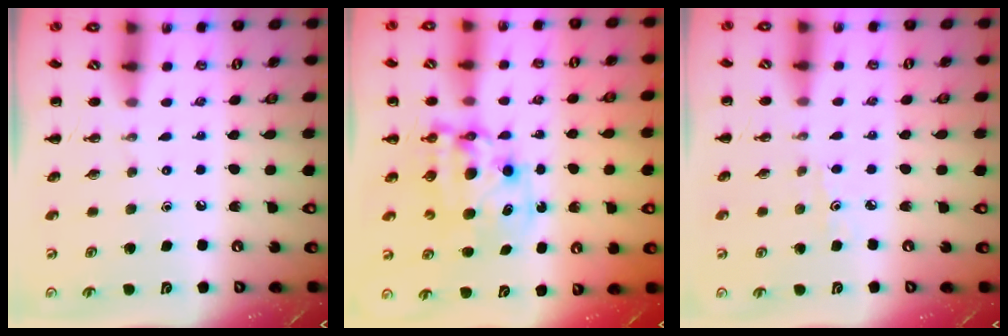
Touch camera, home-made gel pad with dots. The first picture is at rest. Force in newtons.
{"total": 9.8, "press": 9.3, "slide": 3.1}
{"total": 2.6, "press": 2.3, "slide": 1.1}